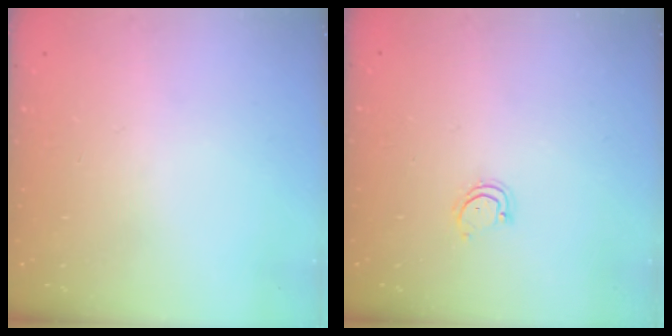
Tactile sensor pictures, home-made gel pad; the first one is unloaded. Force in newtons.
{"total": 2.8, "press": 2.8, "slide": 0.3}